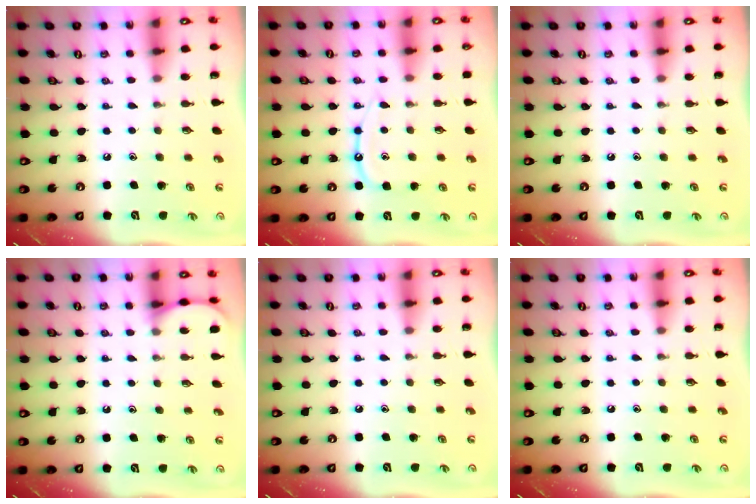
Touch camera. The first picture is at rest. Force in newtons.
{"total": 10.8, "press": 10.7, "slide": 1.1}
{"total": 0.0}
{"total": 3.9, "press": 3.8, "slide": 0.5}
{"total": 0.0}
{"total": 0.0}